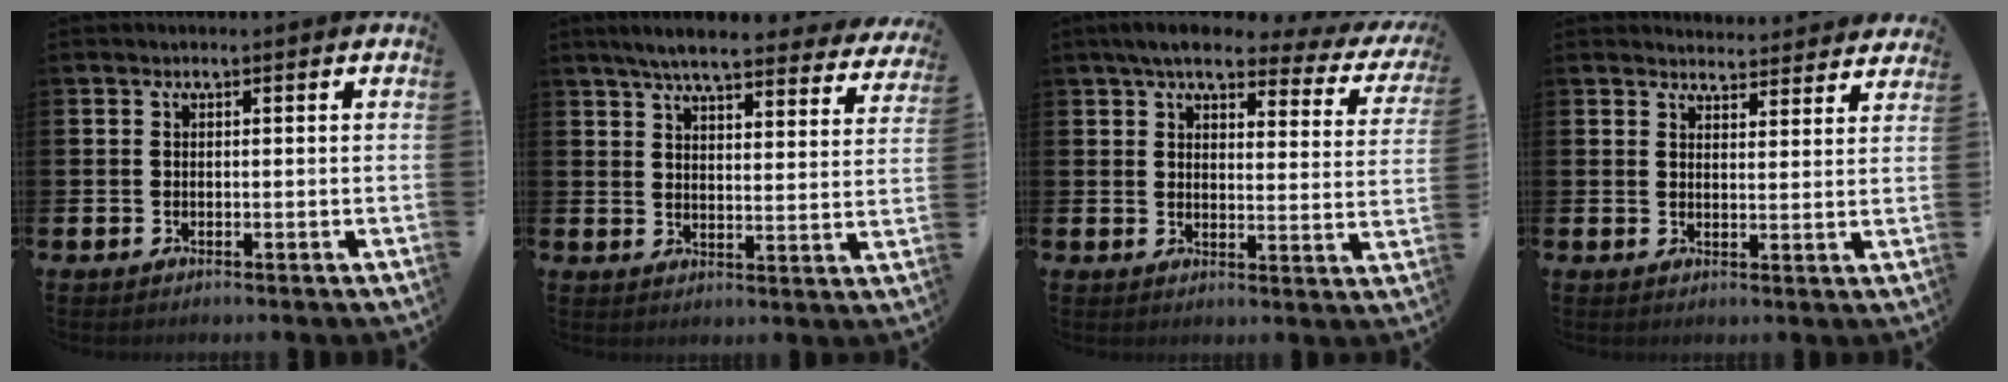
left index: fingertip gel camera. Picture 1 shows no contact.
{"total": 6.2, "force": [5.7, 0.6, 2.3], "torque": [-0.054, -0.034, 0.095]}
{"total": 5.7, "force": [4.6, 1.6, 2.8], "torque": [-0.061, -0.022, 0.074]}
{"total": 4.0, "force": [3.9, 0.7, -0.2], "torque": [0.006, -0.027, 0.070]}